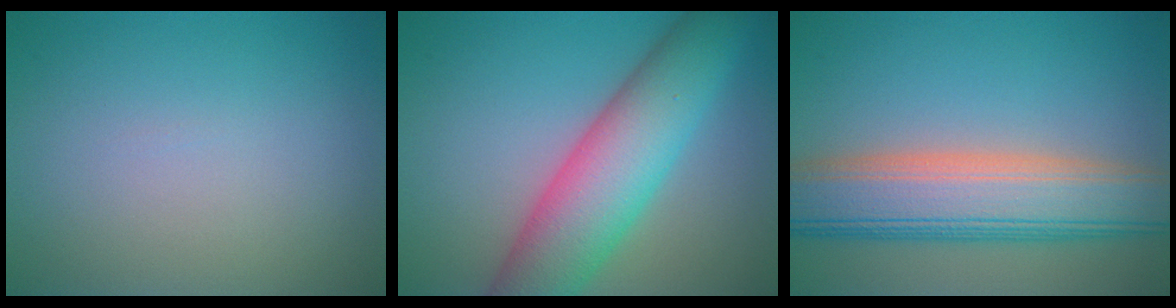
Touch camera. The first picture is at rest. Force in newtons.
{"total": 9.2, "press": 9.2, "slide": 0.2}
{"total": 9.4, "press": 9.4, "slide": 0.4}